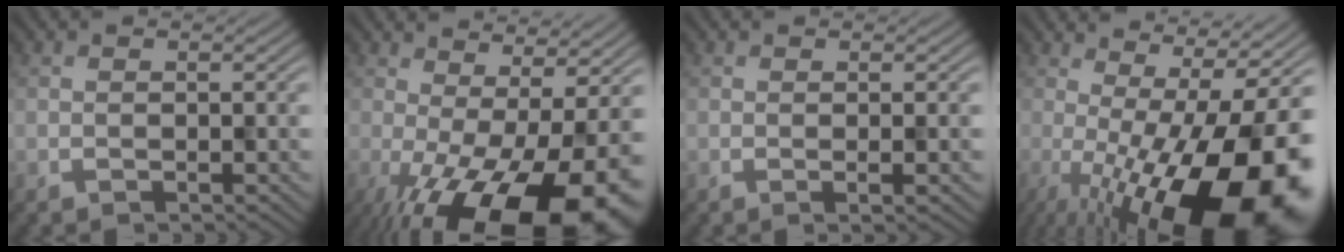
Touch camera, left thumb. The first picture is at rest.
{"total": 16.5, "force": [-6.2, 6.1, 14.0], "torque": [-0.226, -0.028, -0.078]}
{"total": 1.9, "force": [-0.3, 0.2, 1.9], "torque": [-0.028, 0.006, -0.007]}
{"total": 18.1, "force": [-4.9, 6.3, 16.2], "torque": [-0.227, -0.020, -0.069]}